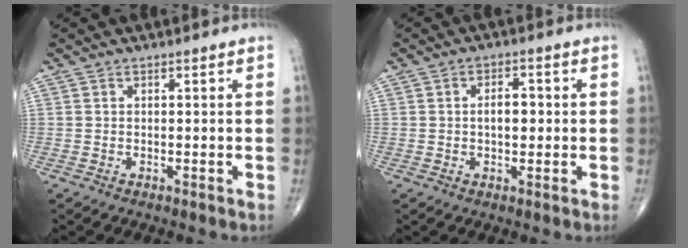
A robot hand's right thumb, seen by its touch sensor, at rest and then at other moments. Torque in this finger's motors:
{"motor_torque": [0.55, 0.51, 0.11, -0.16, 0.01]}